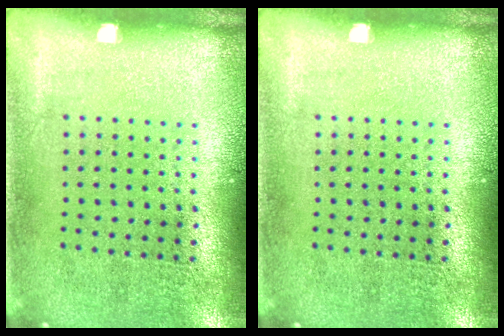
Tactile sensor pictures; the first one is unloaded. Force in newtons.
{"total": 0.0}